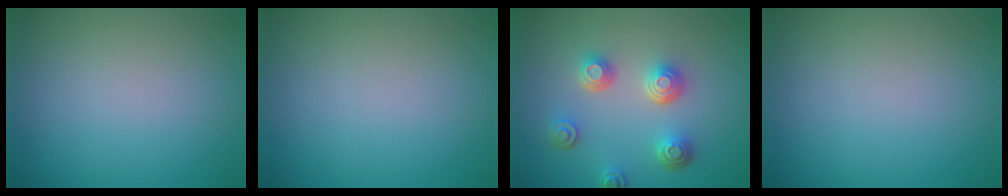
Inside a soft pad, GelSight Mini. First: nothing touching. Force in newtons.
{"total": 0.0}
{"total": 4.3, "press": 3.4, "slide": 2.5}
{"total": 0.0}